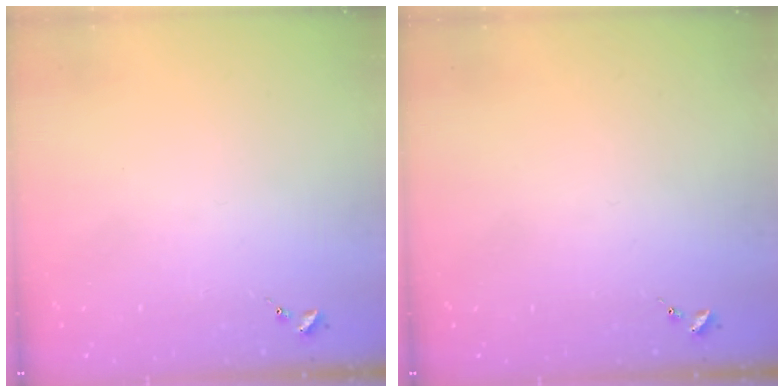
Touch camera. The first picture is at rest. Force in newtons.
{"total": 0.0}